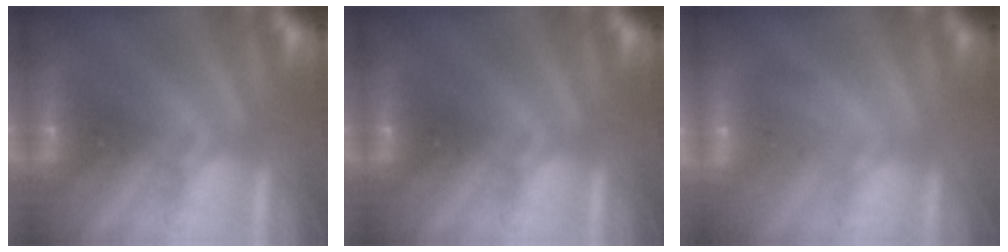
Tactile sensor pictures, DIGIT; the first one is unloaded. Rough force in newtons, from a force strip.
{"total": 0.0}
{"total": 2.9}